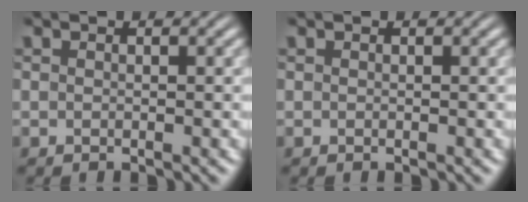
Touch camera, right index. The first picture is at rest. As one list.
[{"total": 0.0}]